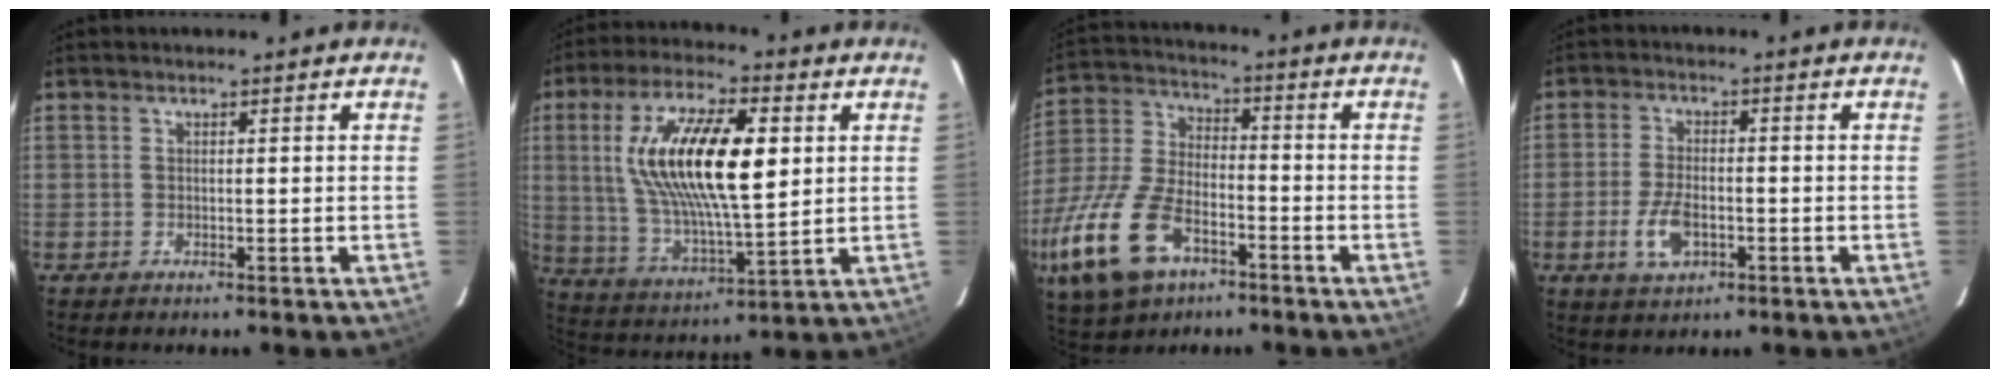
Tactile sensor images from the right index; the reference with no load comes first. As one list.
[{"total": 19.2, "force": [4.3, 6.4, 17.6], "torque": [-0.336, 0.008, 0.086]}, {"total": 19.9, "force": [-9.9, 10.8, 13.5], "torque": [-0.325, -0.024, -0.184]}, {"total": 6.6, "force": [-2.4, 3.5, 5.1], "torque": [-0.110, -0.004, -0.042]}]